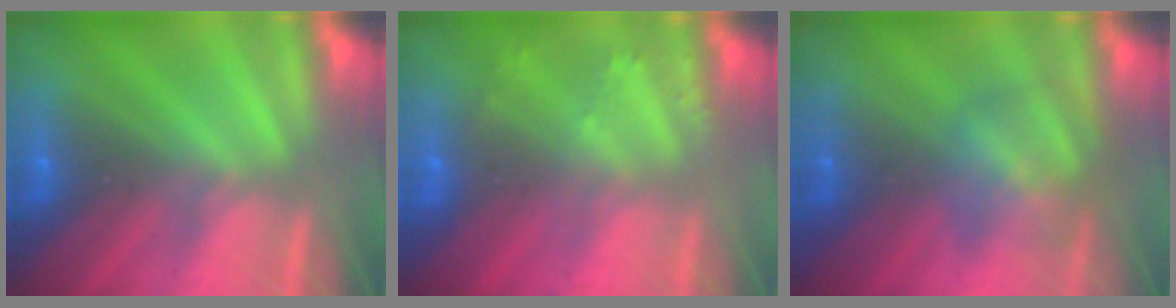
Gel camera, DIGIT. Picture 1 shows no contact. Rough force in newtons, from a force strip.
{"total": 2.2}
{"total": 3.2}